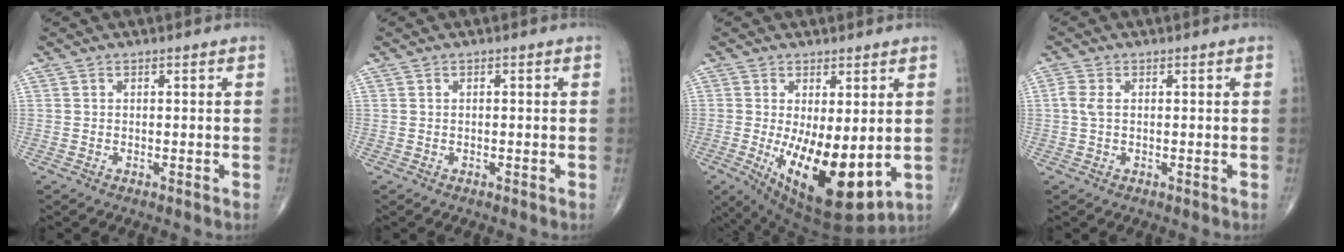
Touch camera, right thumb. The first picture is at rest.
{"total": 0.0}
{"total": 16.3, "force": [-2.2, 6.6, 14.8], "torque": [-0.234, -0.037, -0.010]}
{"total": 2.3, "force": [0.3, 1.3, 1.9], "torque": [-0.056, 0.007, 0.004]}